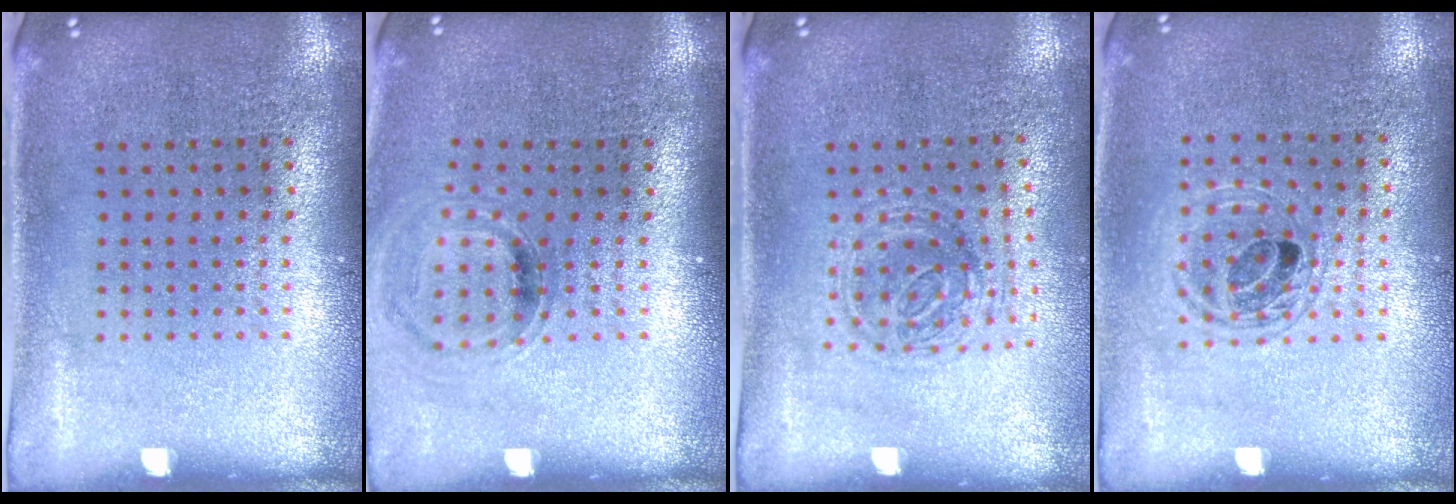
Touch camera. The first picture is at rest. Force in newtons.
{"total": 0.9, "press": 0.9, "slide": 0.2}
{"total": 1.2, "press": 1.1, "slide": 0.4}
{"total": 1.2, "press": 1.1, "slide": 0.5}